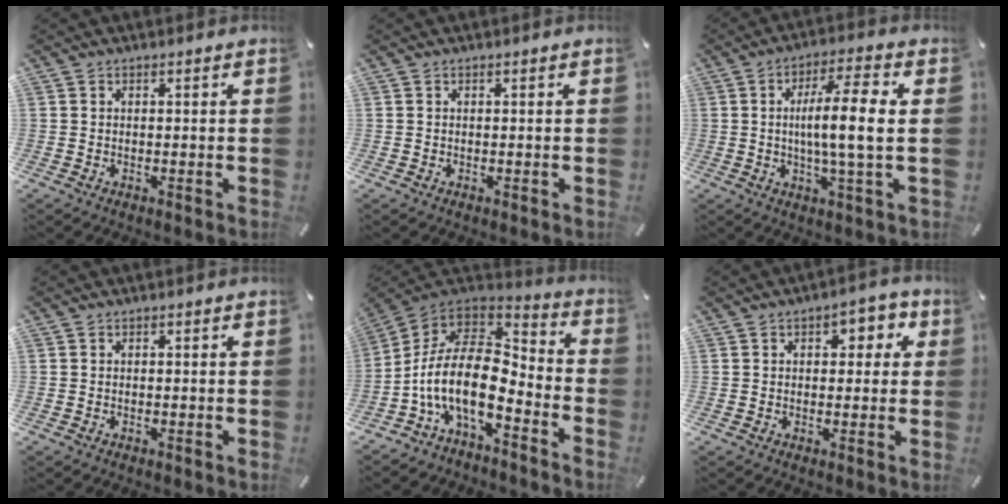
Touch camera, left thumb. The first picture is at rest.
{"total": 0.0}
{"total": 11.8, "force": [0.8, 1.4, 11.7], "torque": [-0.202, 0.003, 0.005]}
{"total": 0.0}
{"total": 16.2, "force": [-5.9, 8.2, 12.6], "torque": [-0.278, -0.001, -0.105]}
{"total": 5.2, "force": [1.5, 3.3, 3.7], "torque": [-0.038, -0.003, 0.016]}